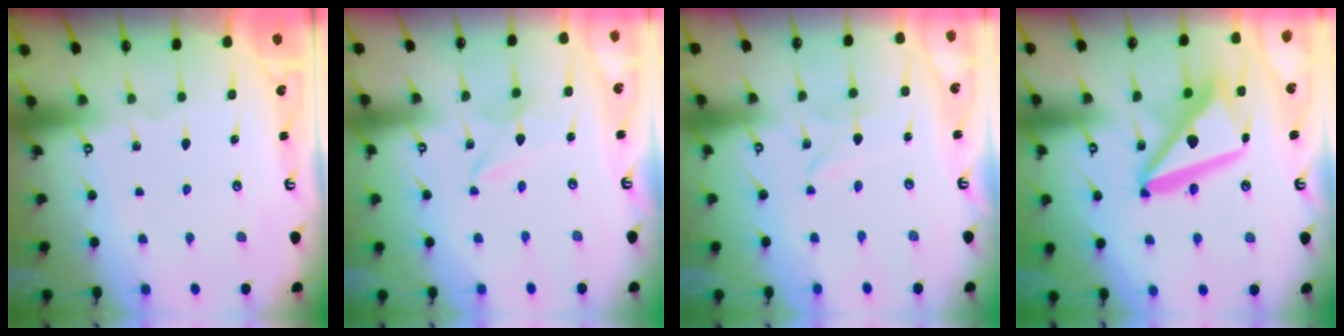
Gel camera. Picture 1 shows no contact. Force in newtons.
{"total": 3.7, "press": 3.7, "slide": 0.4}
{"total": 2.9, "press": 2.9, "slide": 0.3}
{"total": 15.7, "press": 15.6, "slide": 1.2}